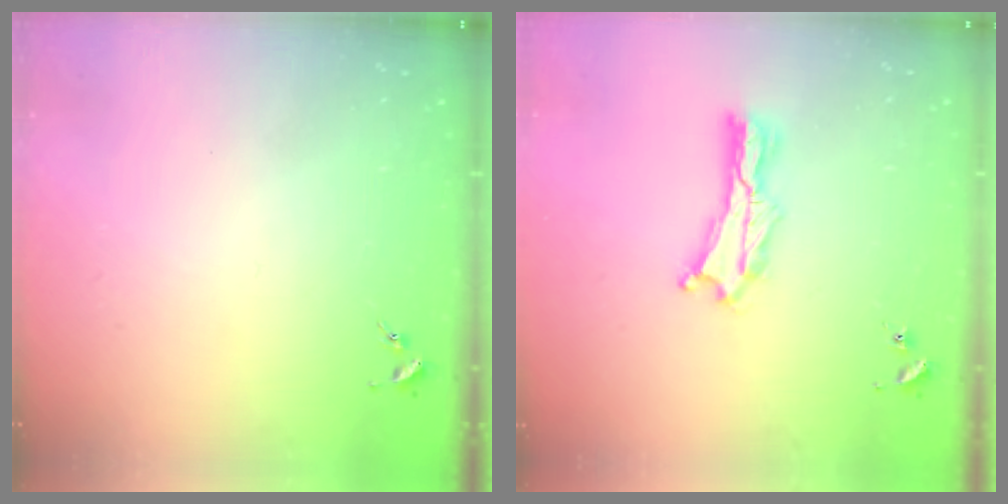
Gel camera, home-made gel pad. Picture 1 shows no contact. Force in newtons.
{"total": 1.4, "press": 1.4, "slide": 0.3}